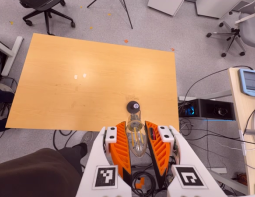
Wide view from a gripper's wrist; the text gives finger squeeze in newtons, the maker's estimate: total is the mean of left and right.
{"total": 13.3, "left": 13.8, "right": 12.7}